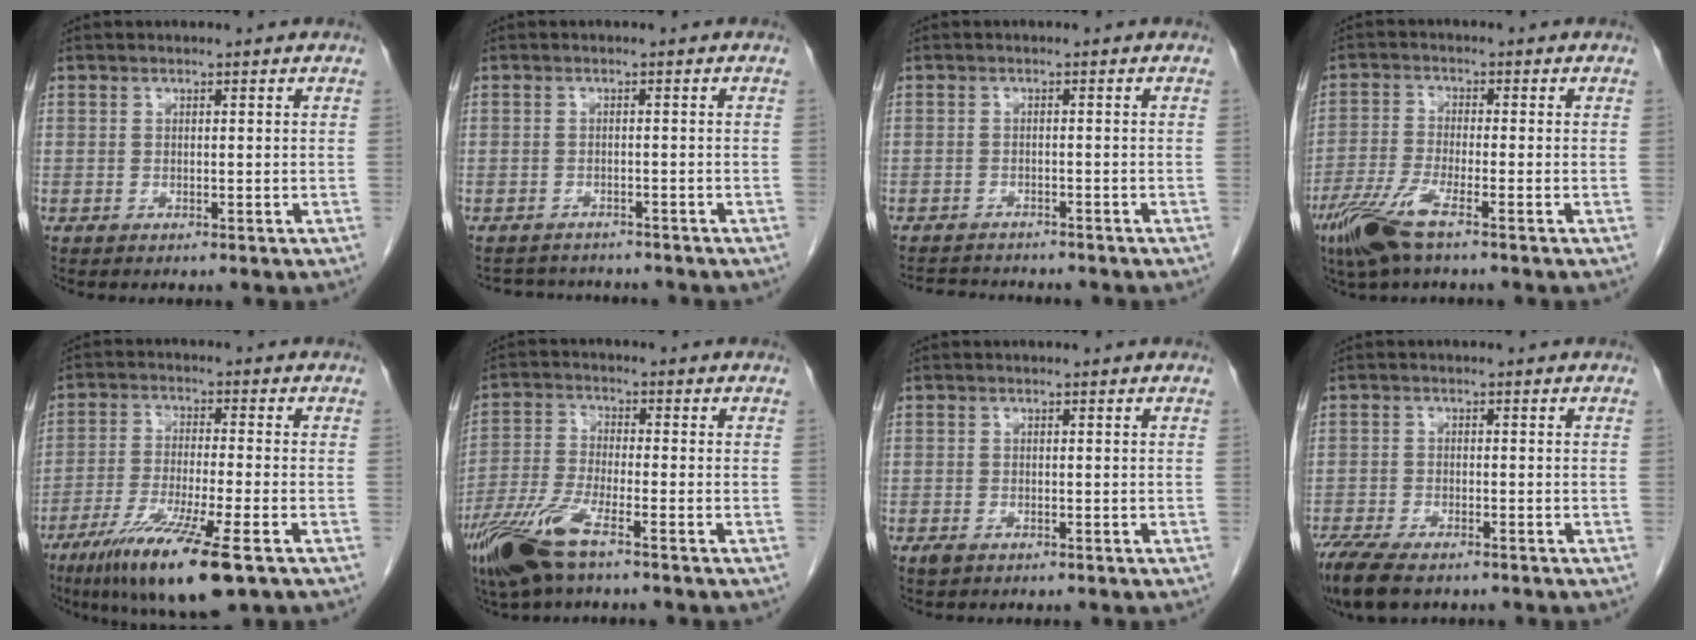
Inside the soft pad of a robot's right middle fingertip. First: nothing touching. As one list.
[{"total": 5.5, "force": [-5.3, 1.6, 0.6], "torque": [-0.008, 0.004, -0.071]}, {"total": 6.6, "force": [-6.2, 1.5, 1.8], "torque": [-0.026, -0.002, -0.087]}, {"total": 7.2, "force": [-4.5, 0.8, 5.5], "torque": [-0.124, -0.015, -0.091]}, {"total": 13.1, "force": [-7.5, 0.7, 10.8], "torque": [-0.203, -0.038, -0.129]}, {"total": 9.7, "force": [-6.1, 1.8, 7.3], "torque": [-0.163, -0.020, -0.119]}, {"total": 1.2, "force": [-0.7, 0.7, 0.7], "torque": [-0.015, 0.000, -0.008]}, {"total": 8.4, "force": [-6.3, 2.9, 4.6], "torque": [-0.085, -0.015, -0.103]}]